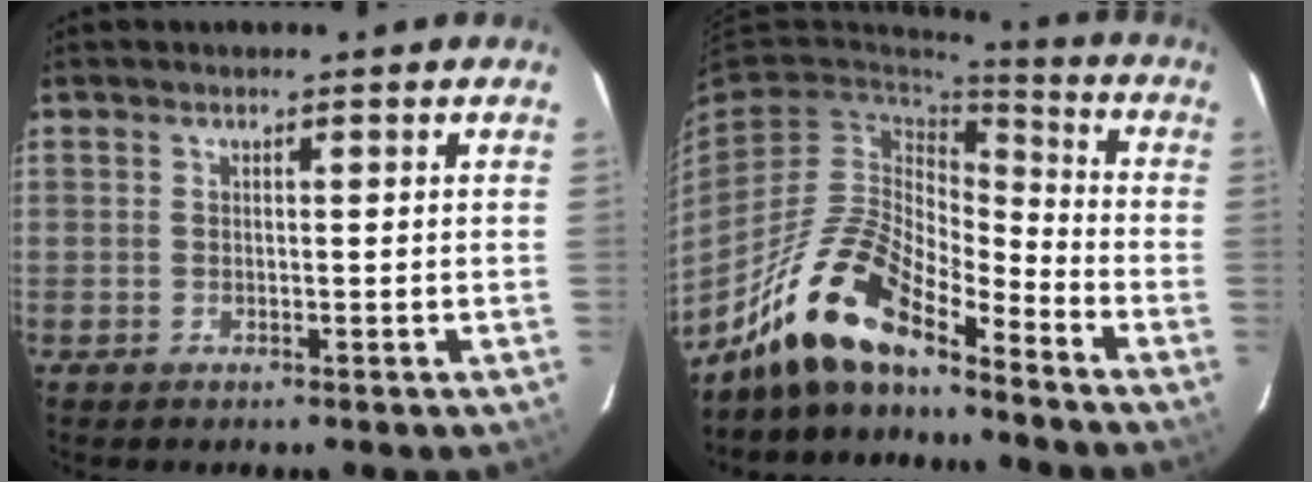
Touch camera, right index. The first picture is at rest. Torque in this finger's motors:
{"motor_torque": [1.04, -0.98, 0.91, 0.21]}